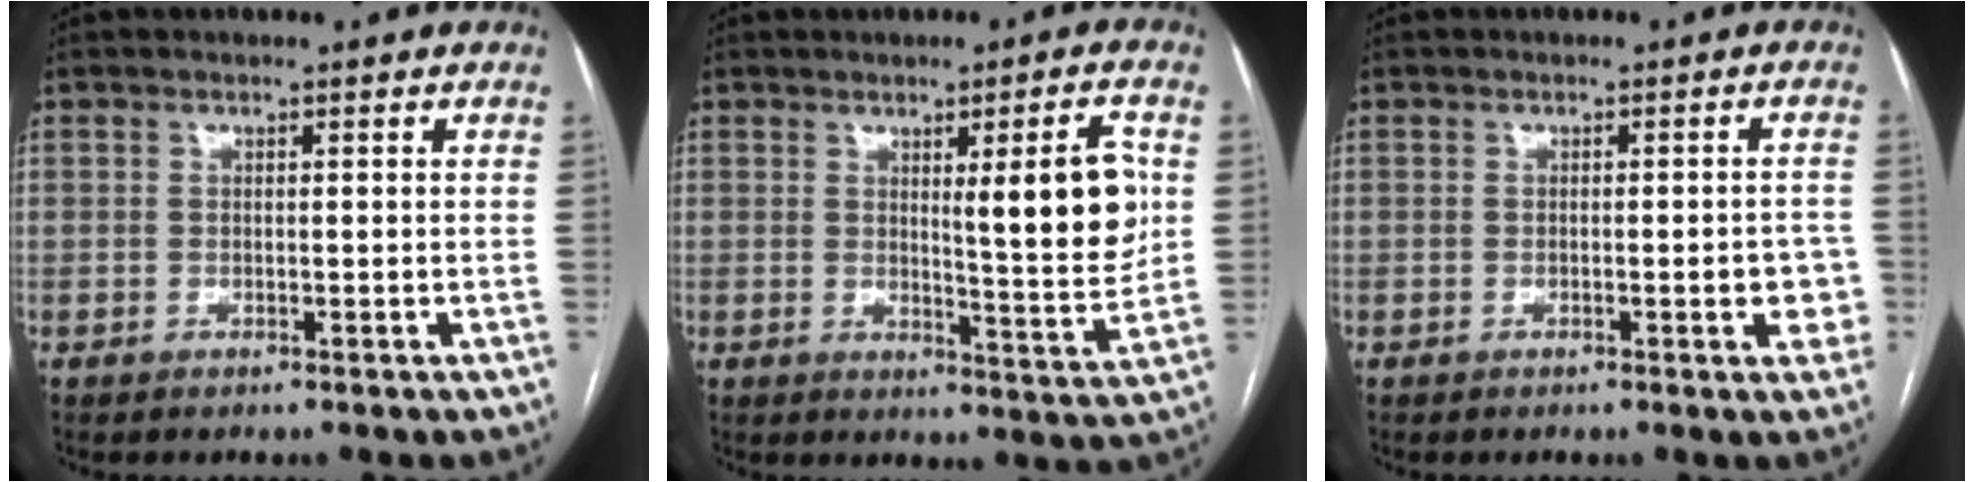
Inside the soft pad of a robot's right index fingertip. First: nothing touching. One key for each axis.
{"total": 10.1, "fx": 2.1, "fy": 1.0, "fz": 9.8, "tx": -0.128, "ty": -0.012, "tz": 0.028}
{"total": 4.0, "fx": -1.2, "fy": 1.1, "fz": 3.6, "tx": -0.035, "ty": 0.005, "tz": -0.014}